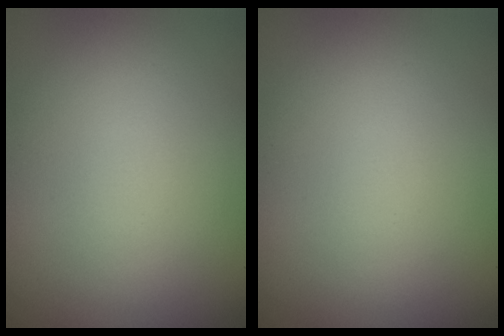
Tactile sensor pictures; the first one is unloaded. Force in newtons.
{"total": 0.0}